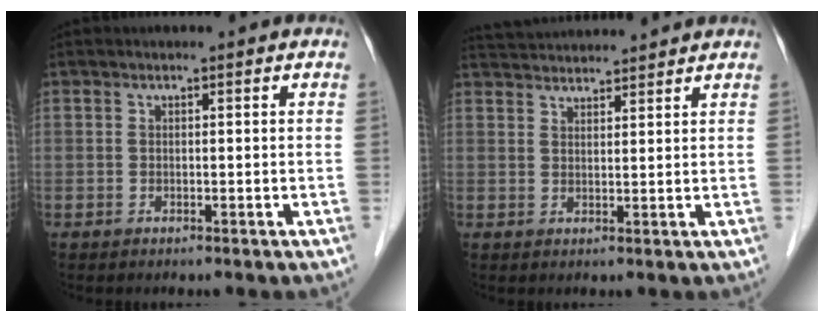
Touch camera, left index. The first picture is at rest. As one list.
[{"total": 9.2, "force": [9.0, 0.2, 2.3], "torque": [-0.046, 0.038, 0.137]}]